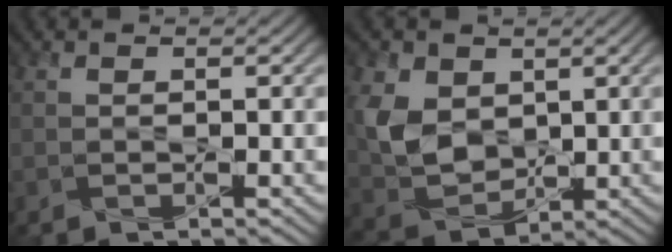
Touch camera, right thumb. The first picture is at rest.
{"total": 7.9, "force": [1.8, 6.0, 4.9], "torque": [-0.128, -0.005, 0.037]}